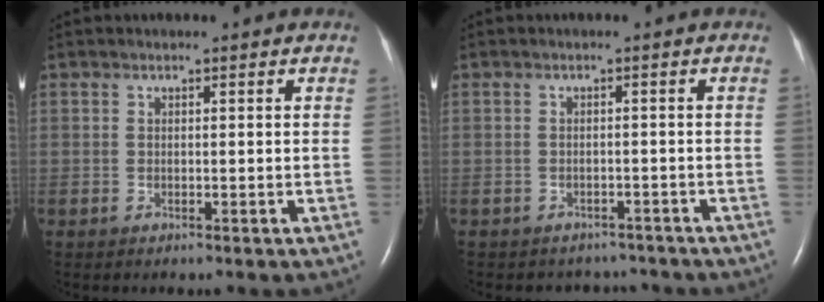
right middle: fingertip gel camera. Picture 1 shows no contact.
{"total": 4.1, "force": [-3.6, 1.8, -0.3], "torque": [-0.001, 0.008, -0.040]}